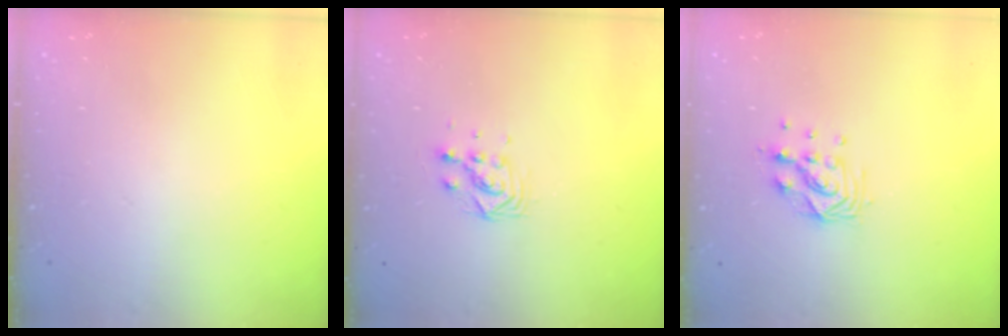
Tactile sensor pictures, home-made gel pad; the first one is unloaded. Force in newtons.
{"total": 5.7, "press": 5.7, "slide": 0.2}
{"total": 9.6, "press": 9.5, "slide": 0.8}